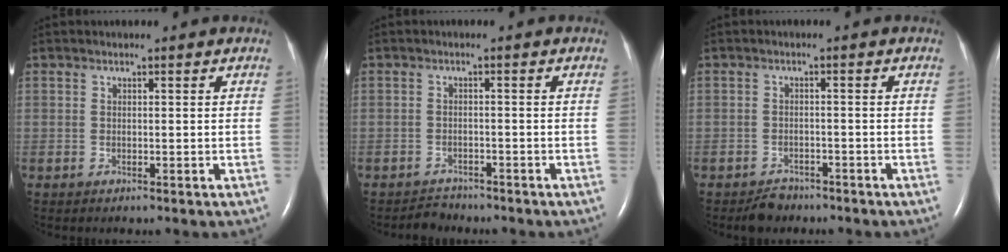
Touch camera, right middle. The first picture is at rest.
{"total": 2.0, "force": [-1.9, 0.6, -0.5], "torque": [0.001, -0.005, -0.030]}
{"total": 2.7, "force": [-2.3, 1.4, 0.4], "torque": [-0.017, 0.001, -0.034]}